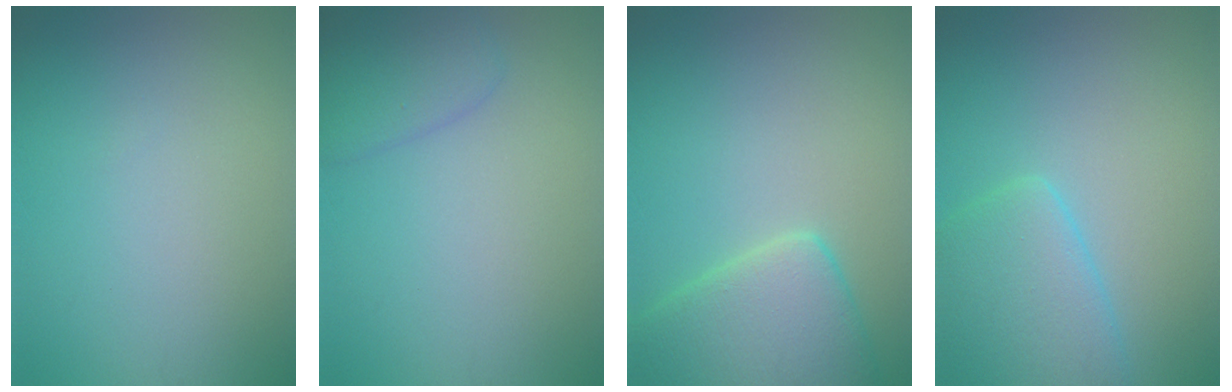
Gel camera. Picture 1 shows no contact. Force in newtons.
{"total": 2.7, "press": 2.7, "slide": 0.2}
{"total": 6.9, "press": 6.9, "slide": 0.5}
{"total": 5.2, "press": 5.2, "slide": 0.3}